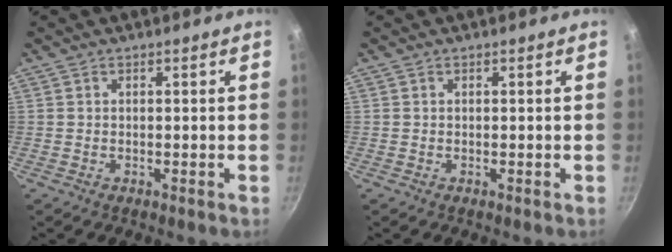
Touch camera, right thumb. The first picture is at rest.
{"total": 0.0}